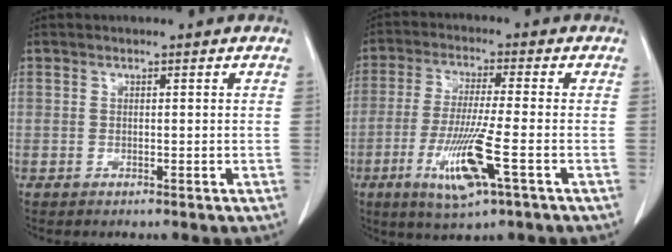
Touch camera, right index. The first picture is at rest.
{"total": 10.5, "force": [-3.9, 0.3, 9.7], "torque": [-0.194, -0.022, -0.072]}